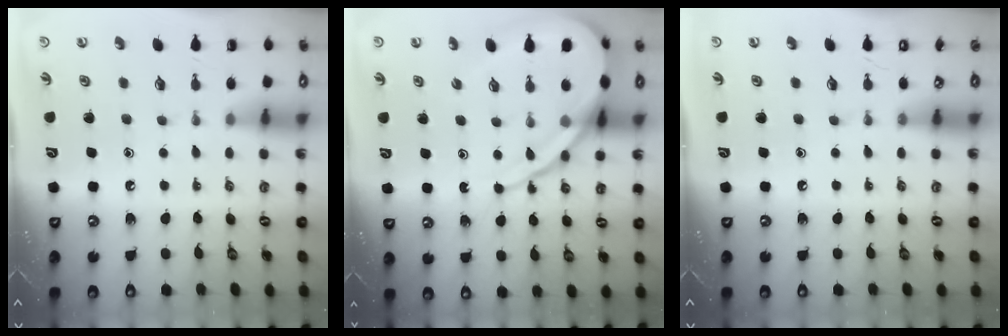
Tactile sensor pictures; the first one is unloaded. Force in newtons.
{"total": 14.9, "press": 14.9, "slide": 1.6}
{"total": 0.0}